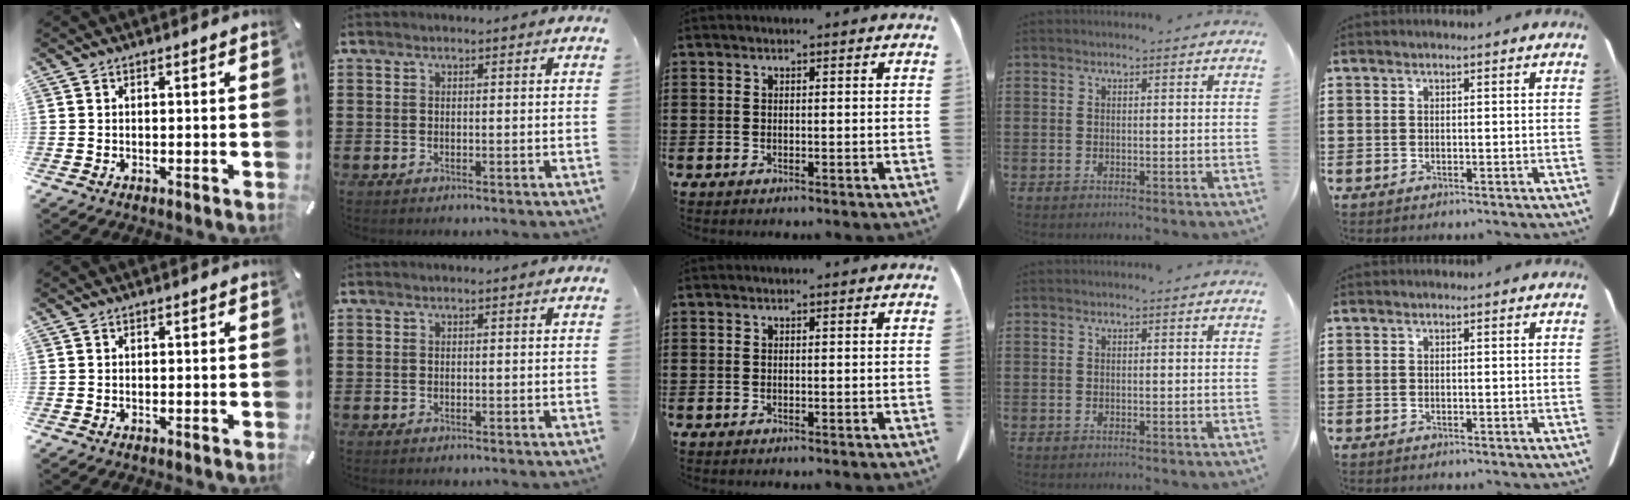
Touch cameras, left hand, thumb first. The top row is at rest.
{}